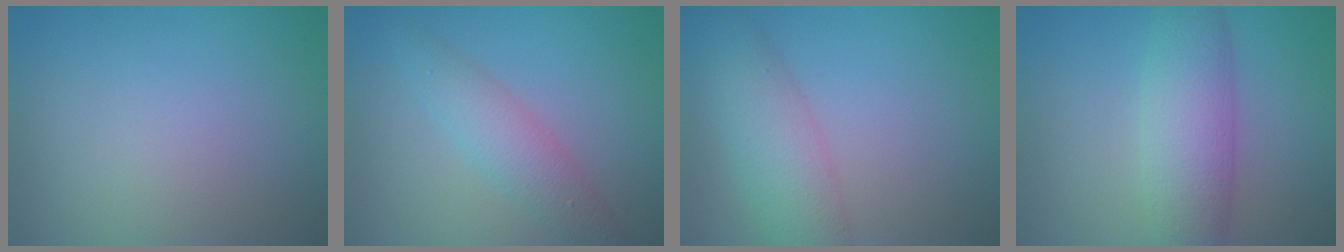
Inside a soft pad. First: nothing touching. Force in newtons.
{"total": 3.5, "press": 3.5, "slide": 0.1}
{"total": 5.5, "press": 5.5, "slide": 0.3}
{"total": 6.0, "press": 6.0, "slide": 0.1}